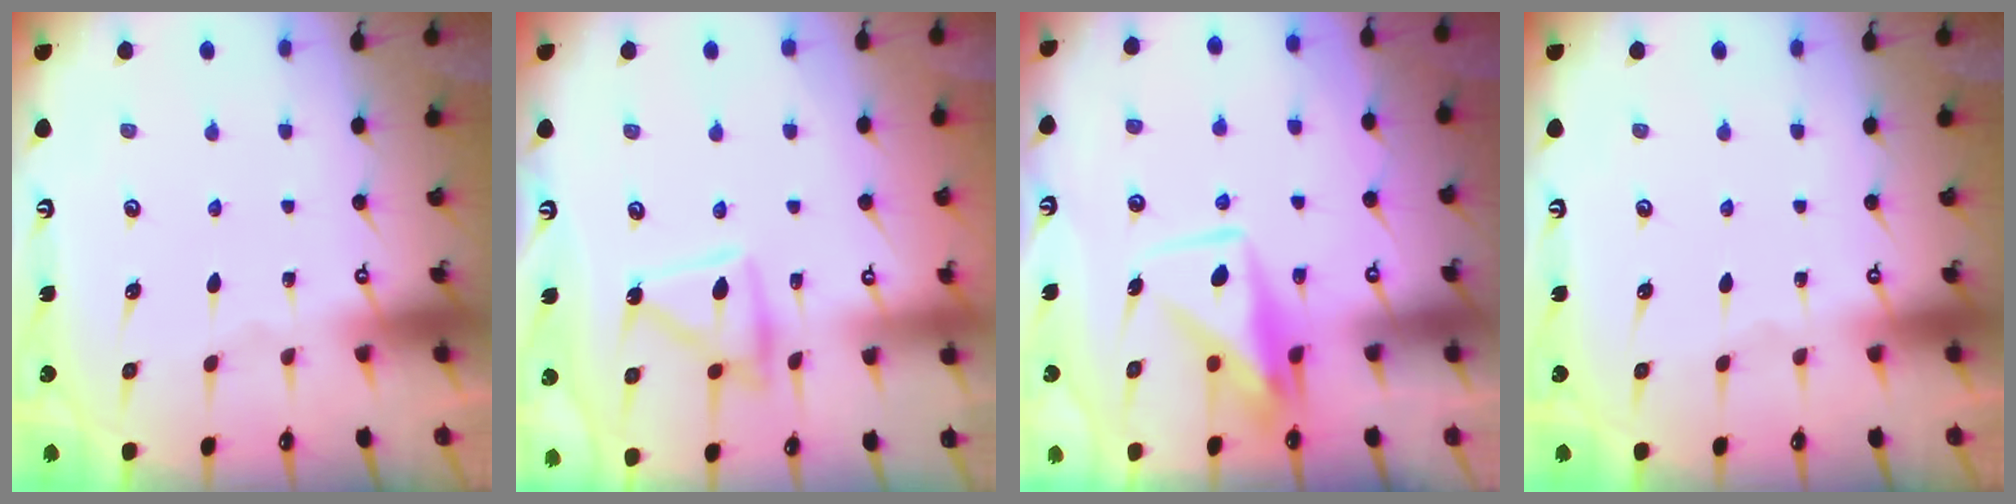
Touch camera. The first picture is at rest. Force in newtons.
{"total": 11.6, "press": 11.5, "slide": 1.0}
{"total": 10.0, "press": 10.0, "slide": 0.7}
{"total": 0.0}